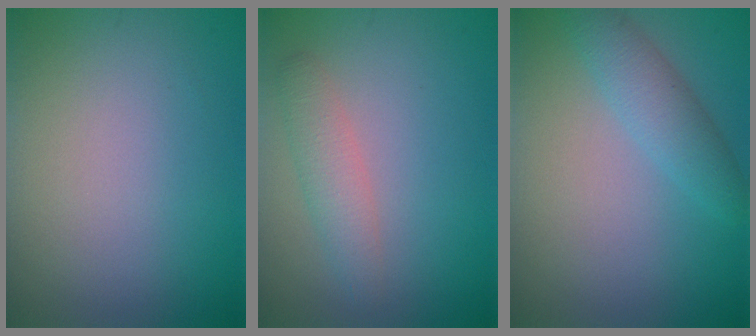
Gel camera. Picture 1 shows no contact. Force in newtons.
{"total": 2.4, "press": 2.3, "slide": 0.1}
{"total": 3.0, "press": 3.0, "slide": 0.1}